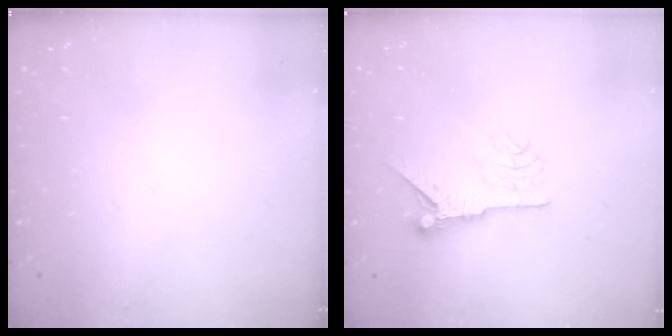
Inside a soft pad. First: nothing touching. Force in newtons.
{"total": 11.4, "press": 11.4, "slide": 0.8}